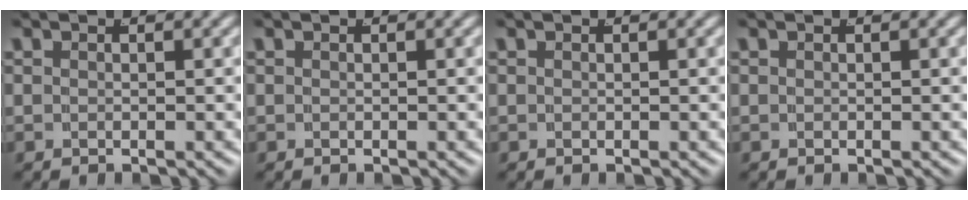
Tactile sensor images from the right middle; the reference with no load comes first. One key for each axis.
{"total": 0.0}
{"total": 0.0}
{"total": 0.0}